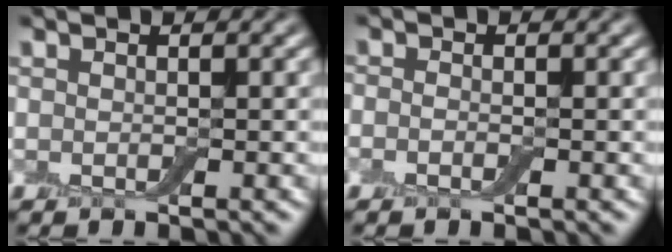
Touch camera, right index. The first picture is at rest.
{"total": 0.7, "force": [-0.4, 0.4, 0.5], "torque": [-0.013, 0.000, -0.012]}